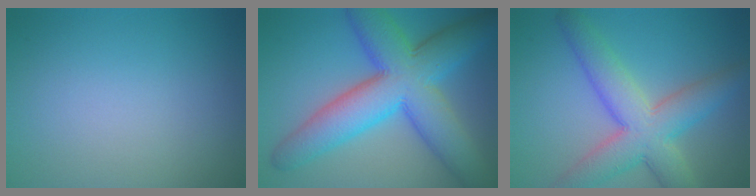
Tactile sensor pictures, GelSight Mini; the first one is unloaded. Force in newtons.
{"total": 11.3, "press": 11.3, "slide": 0.3}
{"total": 7.4, "press": 7.4, "slide": 0.2}